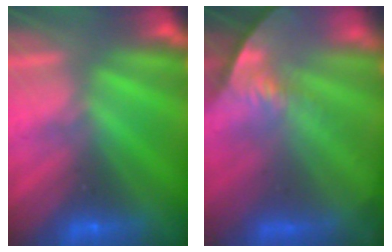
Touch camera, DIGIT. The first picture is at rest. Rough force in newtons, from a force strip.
{"total": 8.2}